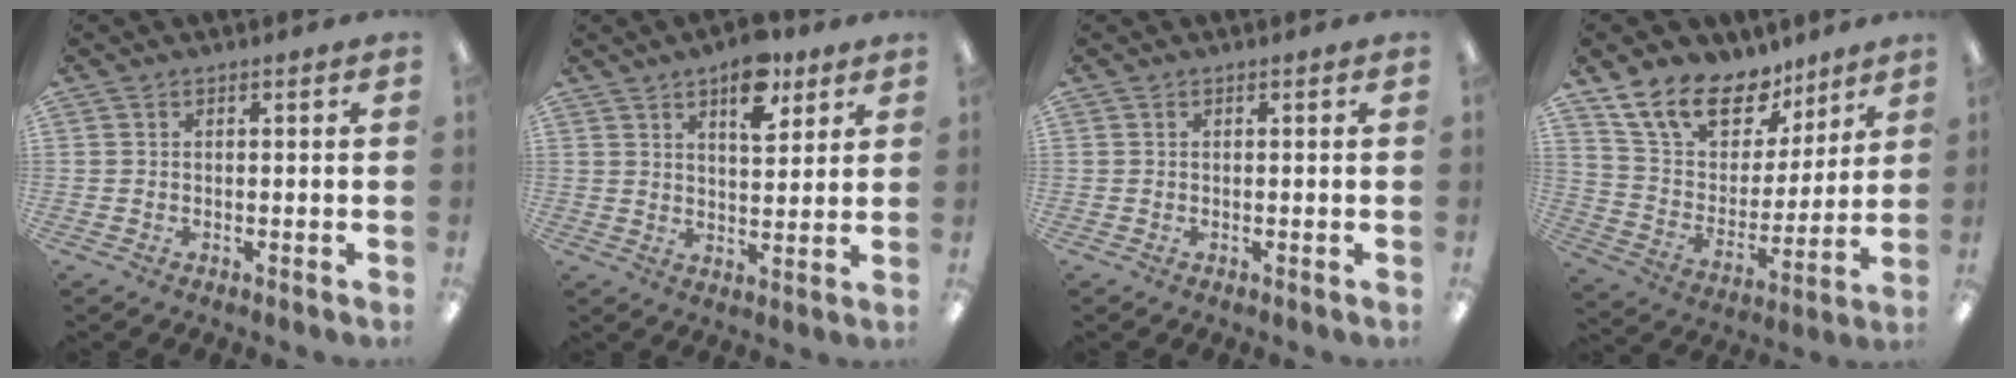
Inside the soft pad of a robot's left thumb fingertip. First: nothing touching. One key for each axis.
{"total": 10.4, "fx": 6.4, "fy": 4.8, "fz": 6.6, "tx": -0.088, "ty": -0.027, "tz": 0.106}
{"total": 0.0}
{"total": 17.6, "fx": 12.5, "fy": 9.7, "fz": 7.7, "tx": -0.149, "ty": -0.068, "tz": 0.233}